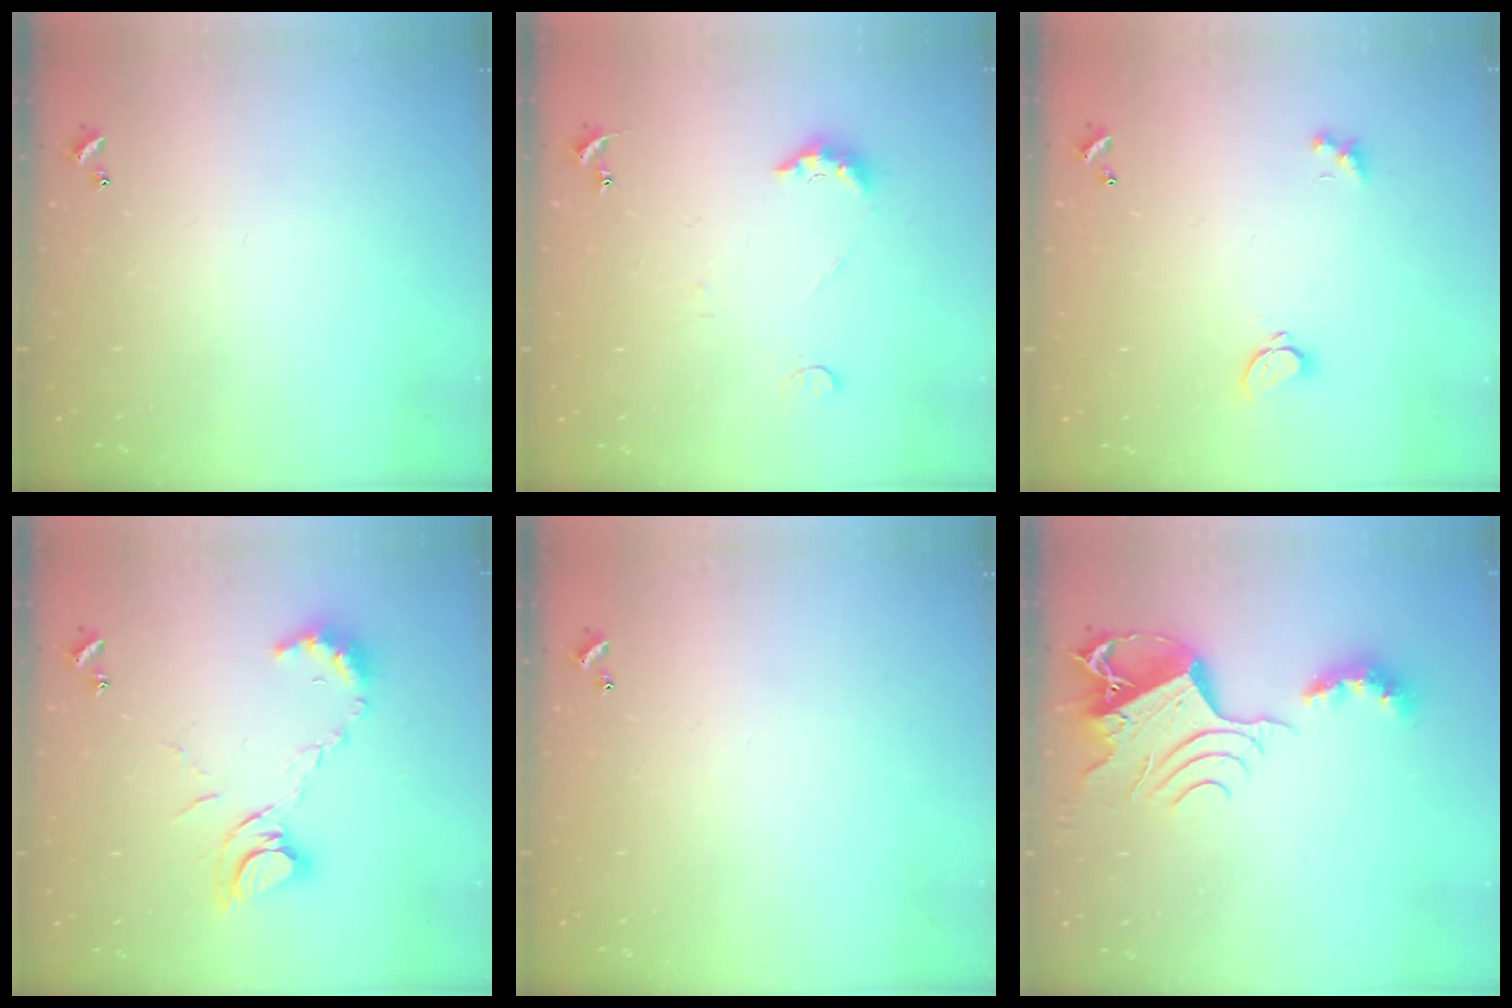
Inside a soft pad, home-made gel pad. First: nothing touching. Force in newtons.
{"total": 3.7, "press": 3.6, "slide": 0.8}
{"total": 1.6, "press": 1.6, "slide": 0.5}
{"total": 9.8, "press": 9.8, "slide": 1.0}
{"total": 0.0}
{"total": 10.3, "press": 10.2, "slide": 1.3}